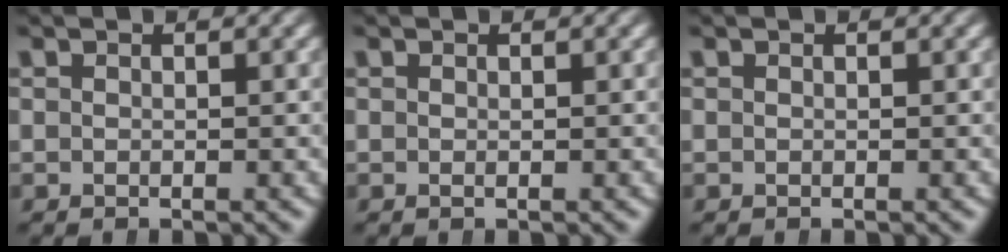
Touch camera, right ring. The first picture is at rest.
{"total": 0.0}
{"total": 0.0}